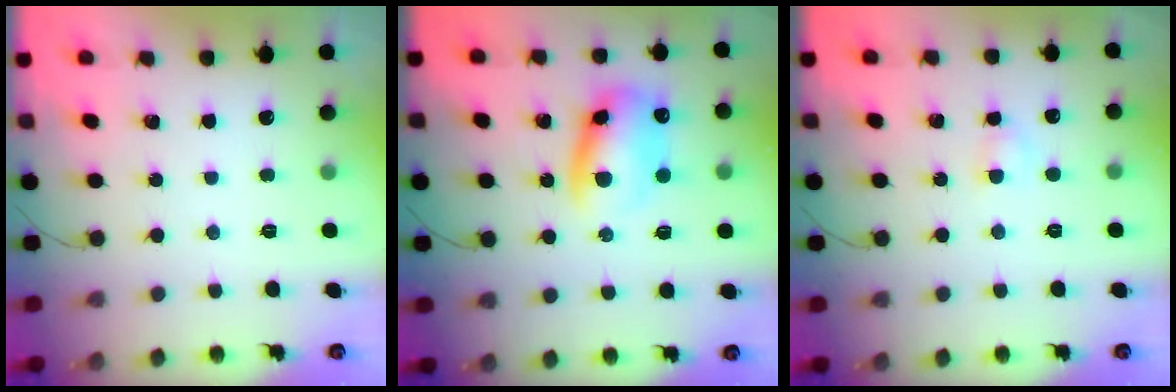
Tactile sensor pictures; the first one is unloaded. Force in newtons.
{"total": 11.5, "press": 11.3, "slide": 1.7}
{"total": 2.6, "press": 2.3, "slide": 1.1}